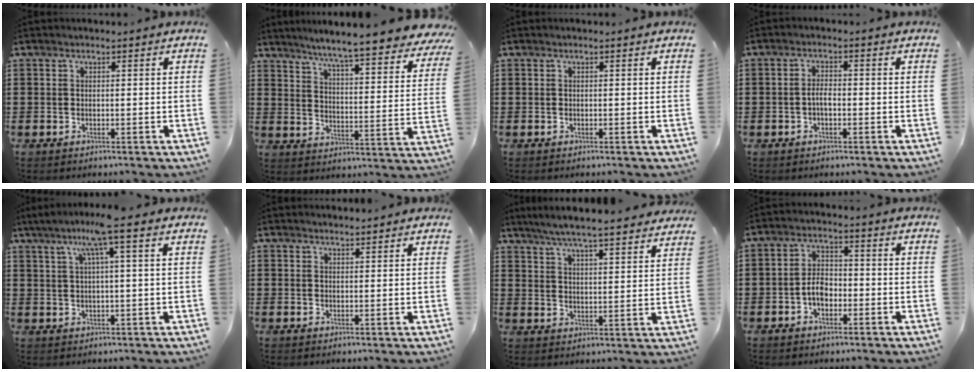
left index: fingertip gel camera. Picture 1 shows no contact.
{"total": 6.3, "force": [5.7, -0.7, 2.5], "torque": [-0.069, -0.051, 0.089]}
{"total": 0.0}
{"total": 2.4, "force": [-0.7, 1.0, 2.1], "torque": [-0.048, 0.000, -0.016]}
{"total": 6.9, "force": [3.4, -0.3, 6.0], "torque": [-0.124, 0.007, 0.056]}
{"total": 1.3, "force": [1.3, 0.2, 0.0], "torque": [-0.003, 0.003, 0.025]}
{"total": 5.7, "force": [5.3, -0.4, 2.1], "torque": [-0.061, -0.030, 0.092]}
{"total": 4.0, "force": [-1.3, 2.4, 2.9], "torque": [-0.068, 0.001, -0.030]}